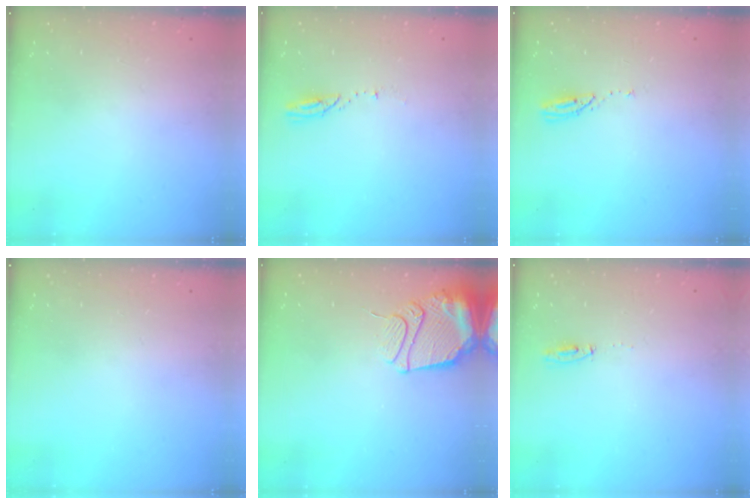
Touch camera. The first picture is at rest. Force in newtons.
{"total": 3.4, "press": 3.4, "slide": 0.3}
{"total": 3.0, "press": 2.9, "slide": 0.3}
{"total": 0.0}
{"total": 13.3, "press": 13.2, "slide": 1.4}
{"total": 16.2, "press": 5.8, "slide": 15.1}